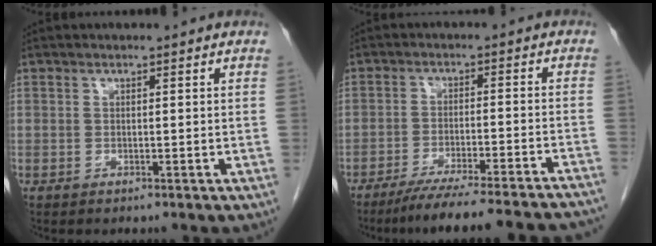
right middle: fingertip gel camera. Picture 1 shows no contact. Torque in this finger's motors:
{"motor_torque": [1.16, -0.98, 0.40, 0.11]}